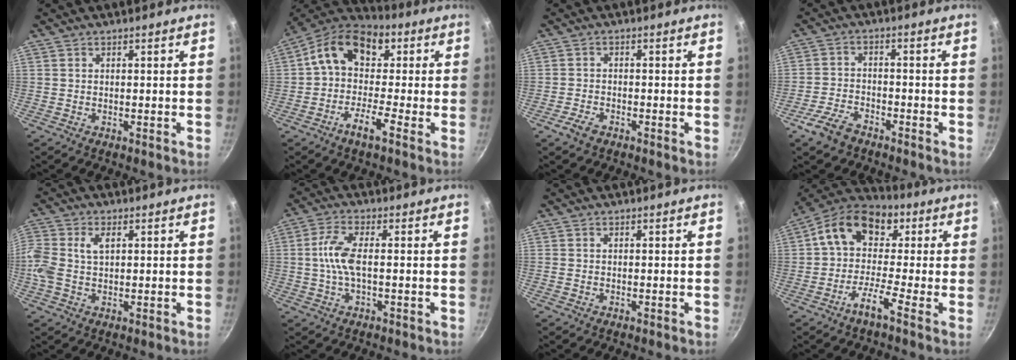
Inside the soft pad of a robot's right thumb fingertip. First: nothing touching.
{"total": 12.9, "force": [0.1, 8.3, 9.9], "torque": [-0.146, 0.043, -0.021]}
{"total": 2.9, "force": [-2.0, 1.2, 1.8], "torque": [-0.041, 0.015, -0.042]}
{"total": 6.0, "force": [-4.2, 2.8, 3.2], "torque": [-0.065, 0.031, -0.085]}
{"total": 6.7, "force": [0.9, 4.1, 5.2], "torque": [-0.113, 0.014, 0.011]}
{"total": 6.1, "force": [-0.2, 2.1, 5.8], "torque": [-0.135, 0.011, -0.011]}
{"total": 0.0}
{"total": 12.5, "force": [0.2, 8.0, 9.5], "torque": [-0.143, 0.046, -0.022]}